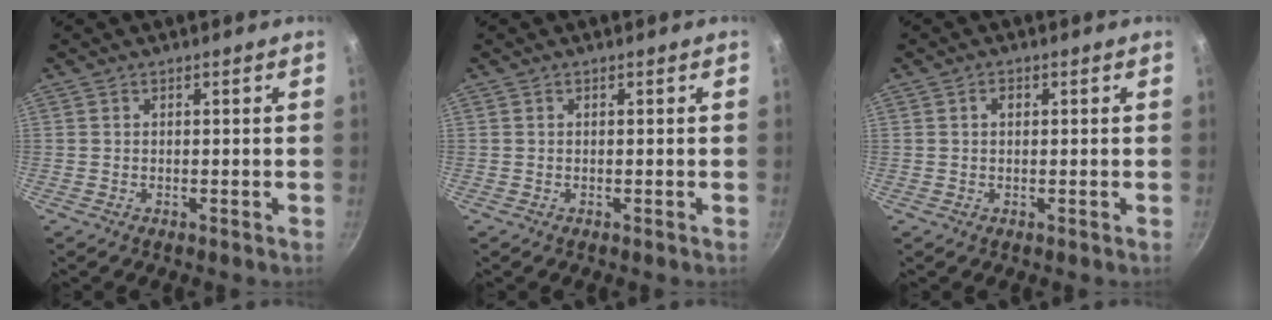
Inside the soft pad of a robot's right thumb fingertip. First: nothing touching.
{"total": 0.0}
{"total": 1.5, "force": [0.4, 1.1, 1.0], "torque": [-0.013, 0.004, 0.004]}